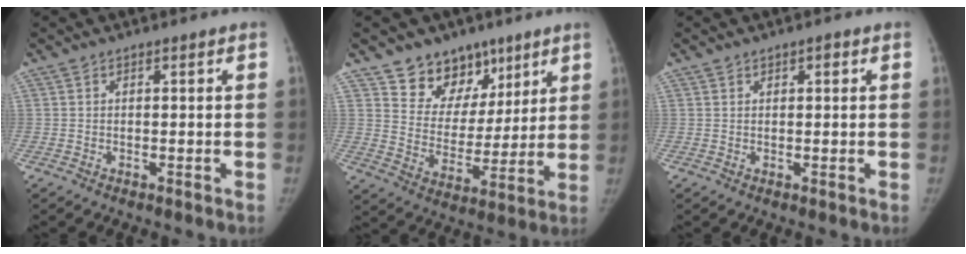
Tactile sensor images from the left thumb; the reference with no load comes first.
{"total": 12.9, "force": [8.6, 8.9, 3.5], "torque": [-0.002, -0.050, 0.151]}
{"total": 1.2, "force": [0.6, 0.7, 0.8], "torque": [-0.003, 0.000, 0.005]}